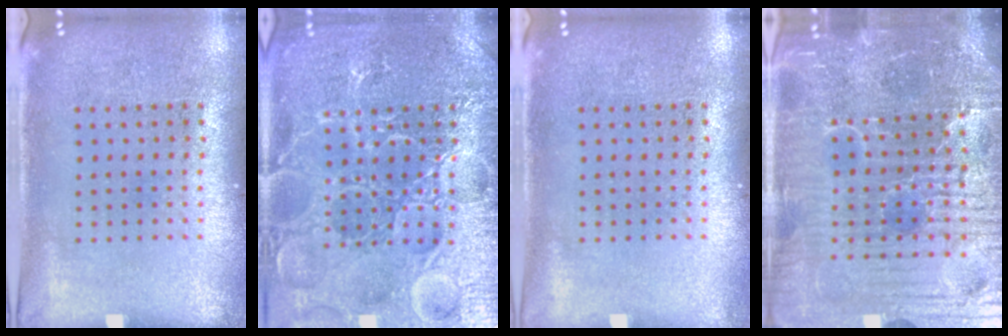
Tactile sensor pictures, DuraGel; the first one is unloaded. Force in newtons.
{"total": 7.4, "press": 7.4, "slide": 0.9}
{"total": 0.5, "press": 0.5, "slide": 0.2}
{"total": 6.8, "press": 6.2, "slide": 2.8}